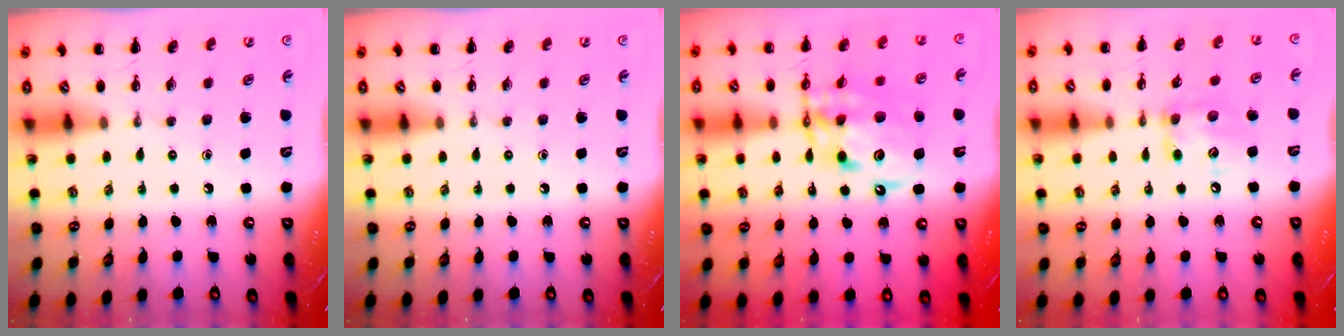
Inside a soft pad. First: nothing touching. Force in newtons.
{"total": 0.0}
{"total": 13.6, "press": 13.2, "slide": 3.3}
{"total": 10.1, "press": 10.1, "slide": 0.4}